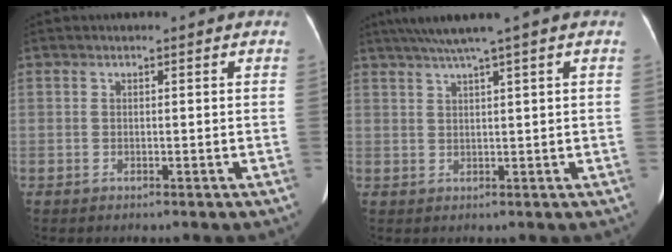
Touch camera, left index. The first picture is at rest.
{"total": 5.0, "force": [3.5, -1.1, 3.4], "torque": [-0.063, 0.019, 0.066]}